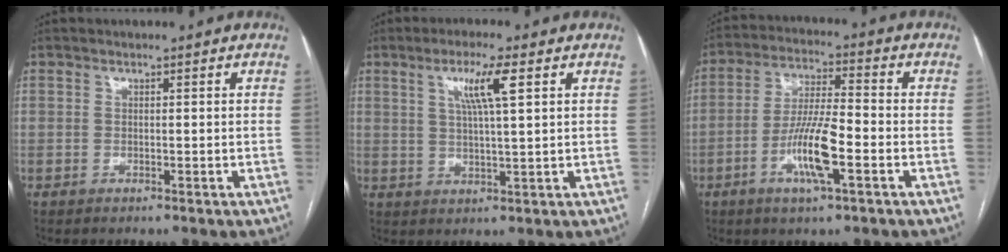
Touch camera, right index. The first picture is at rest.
{"total": 6.3, "force": [2.6, 0.1, 5.8], "torque": [-0.107, 0.003, 0.046]}
{"total": 10.0, "force": [-3.6, 1.3, 9.2], "torque": [-0.178, -0.003, -0.068]}